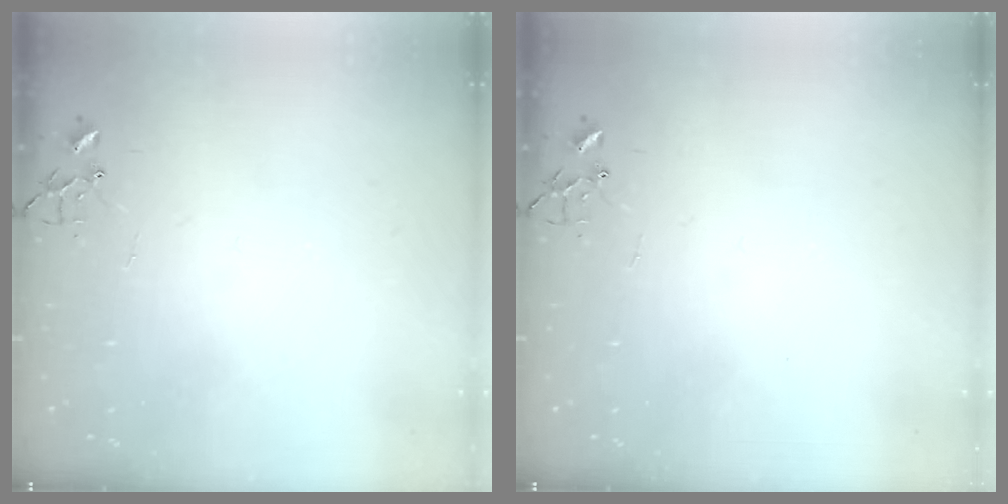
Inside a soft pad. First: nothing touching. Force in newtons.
{"total": 0.0}